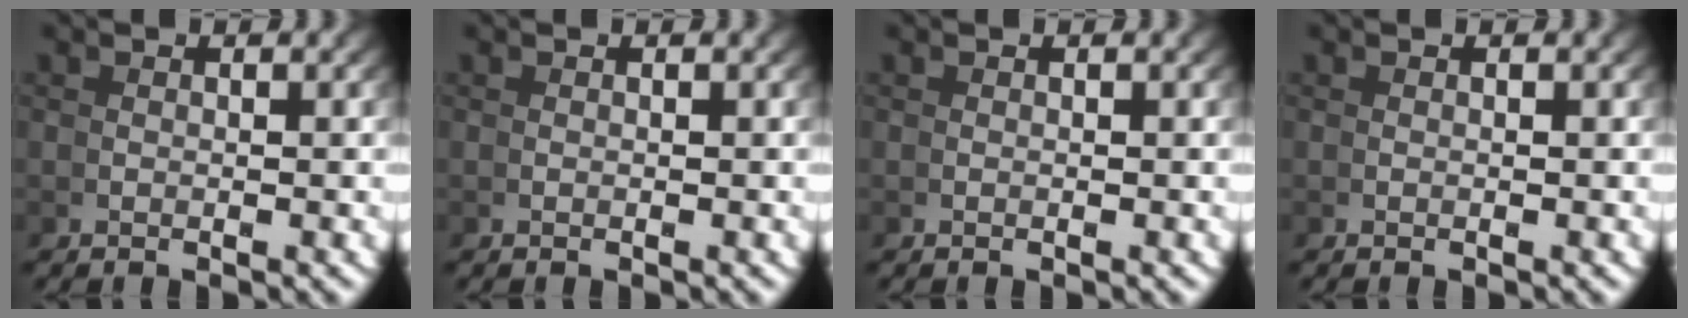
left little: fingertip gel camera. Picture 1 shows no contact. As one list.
[{"total": 0.0}, {"total": 0.0}, {"total": 0.0}]